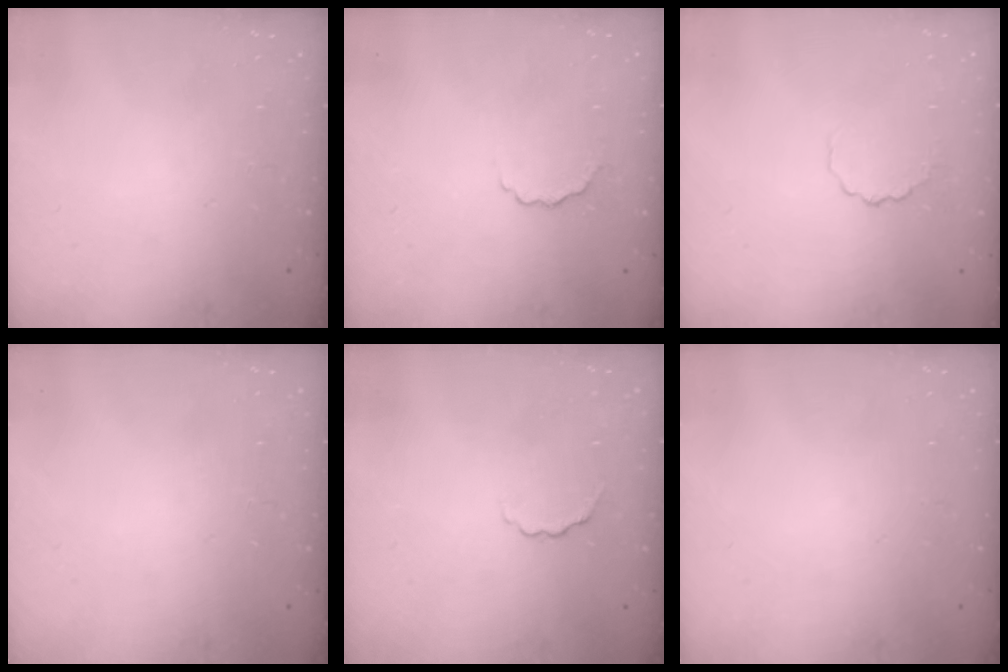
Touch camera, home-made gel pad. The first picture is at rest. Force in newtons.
{"total": 4.0, "press": 3.9, "slide": 0.9}
{"total": 2.8, "press": 2.6, "slide": 1.1}
{"total": 0.0}
{"total": 2.5, "press": 2.4, "slide": 0.6}
{"total": 0.0}